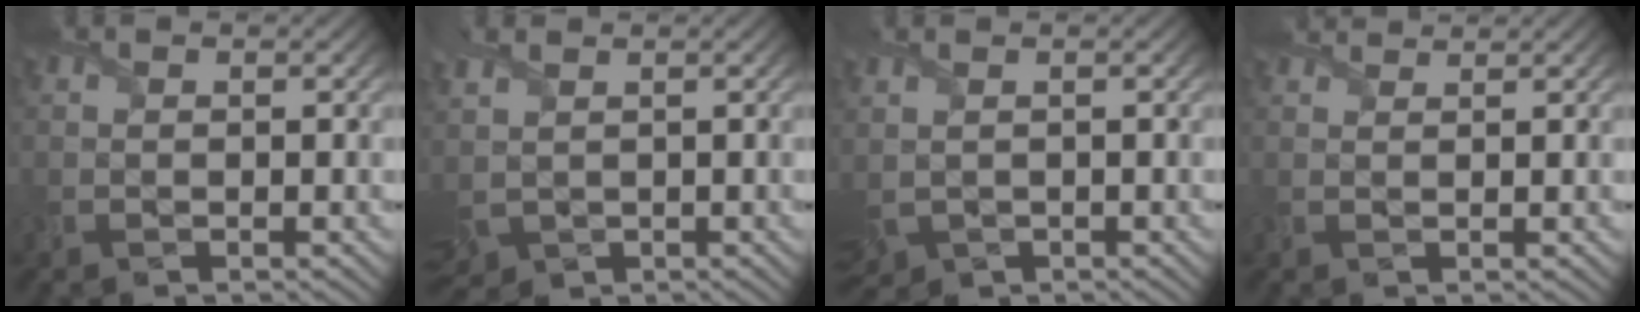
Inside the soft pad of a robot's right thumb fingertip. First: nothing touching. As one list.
[{"total": 5.2, "force": [1.4, 3.6, 3.5], "torque": [-0.128, -0.005, 0.029]}, {"total": 3.1, "force": [-0.3, 2.2, 2.1], "torque": [-0.066, -0.011, 0.001]}, {"total": 1.9, "force": [1.8, 0.2, 0.6], "torque": [-0.022, 0.002, 0.032]}]